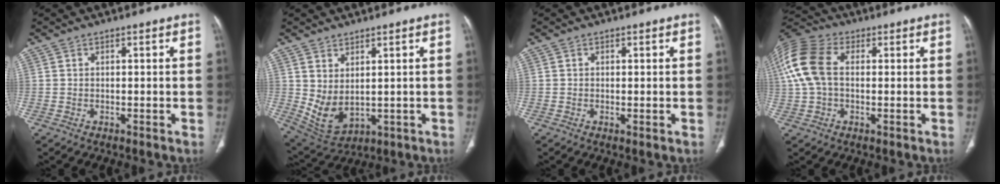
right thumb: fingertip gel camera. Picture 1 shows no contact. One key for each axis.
{"total": 7.5, "fx": 1.2, "fy": 4.3, "fz": 6.1, "tx": -0.108, "ty": -0.017, "tz": 0.050}
{"total": 0.7, "fx": -0.1, "fy": 0.2, "fz": 0.6, "tx": -0.016, "ty": -0.004, "tz": -0.002}
{"total": 13.3, "fx": 1.8, "fy": 8.6, "fz": 10.0, "tx": -0.233, "ty": 0.029, "tz": 0.029}